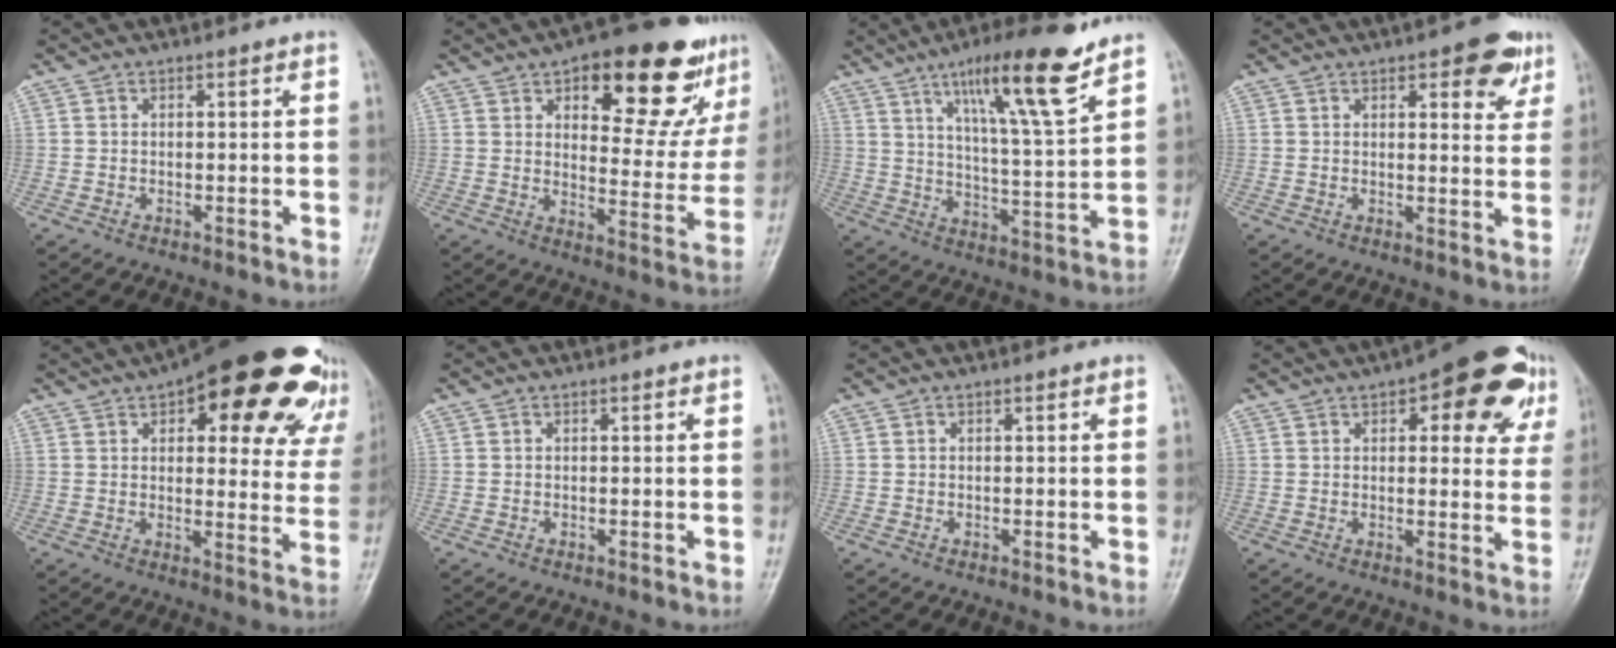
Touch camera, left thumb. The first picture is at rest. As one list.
[{"total": 22.2, "force": [12.9, 9.2, 15.6], "torque": [-0.145, -0.035, 0.177]}, {"total": 16.1, "force": [10.1, 2.1, 12.4], "torque": [-0.191, -0.055, 0.168]}, {"total": 8.0, "force": [4.4, 3.1, 5.9], "torque": [-0.045, -0.016, 0.048]}, {"total": 25.5, "force": [15.8, 10.0, 17.4], "torque": [-0.186, -0.037, 0.188]}, {"total": 0.0}, {"total": 0.0}, {"total": 16.1, "force": [7.7, 7.0, 12.4], "torque": [-0.108, -0.014, 0.087]}]